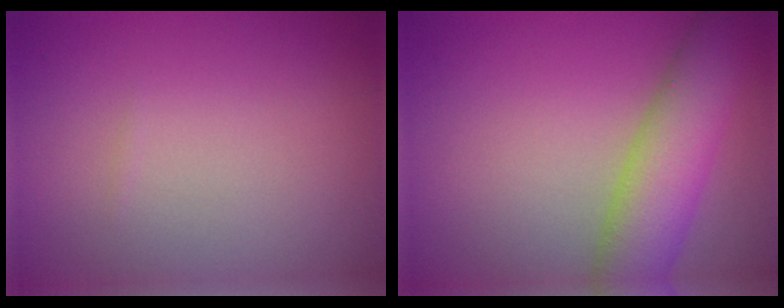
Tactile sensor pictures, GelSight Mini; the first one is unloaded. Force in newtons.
{"total": 7.2, "press": 7.2, "slide": 0.3}